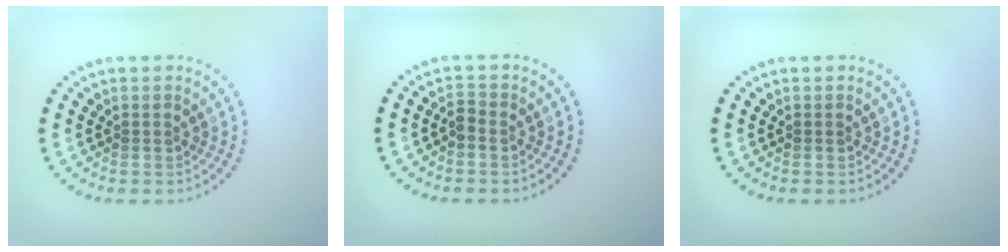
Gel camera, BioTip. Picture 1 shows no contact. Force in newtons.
{"total": 1.0, "press": 0.9, "slide": 0.3}
{"total": 0.0}